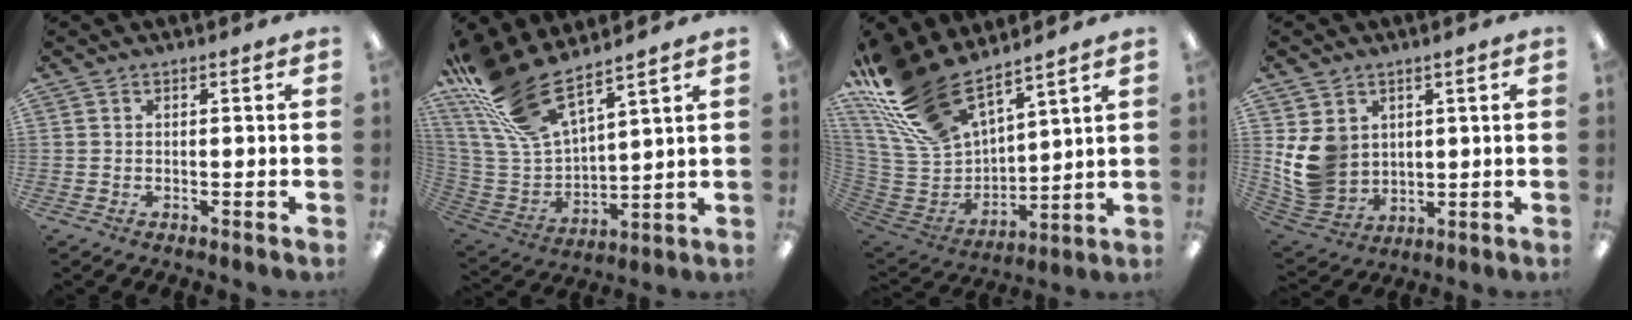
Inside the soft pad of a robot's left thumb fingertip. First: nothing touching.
{"total": 18.7, "force": [14.3, 5.8, 10.6], "torque": [-0.262, -0.089, 0.259]}
{"total": 21.8, "force": [16.2, 9.6, 11.0], "torque": [-0.252, -0.099, 0.299]}
{"total": 10.8, "force": [2.0, 9.6, 4.5], "torque": [-0.110, -0.005, 0.045]}